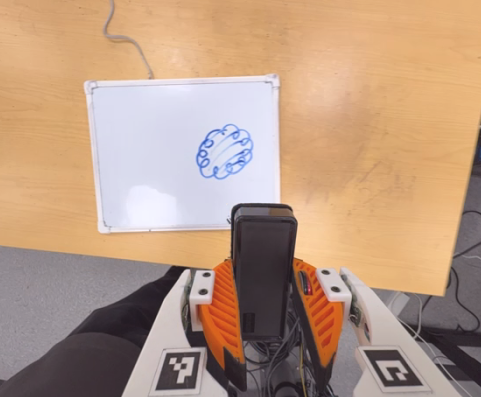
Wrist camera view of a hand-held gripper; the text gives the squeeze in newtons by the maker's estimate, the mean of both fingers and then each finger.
{"total": 5.3, "left": 3.3, "right": 7.4}